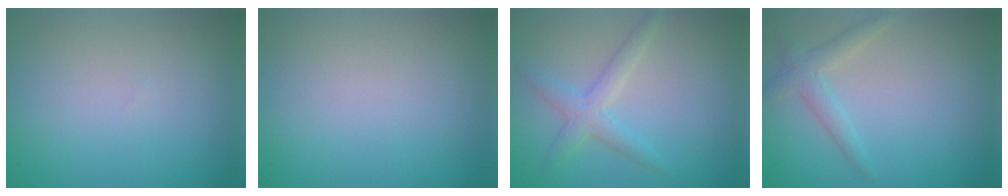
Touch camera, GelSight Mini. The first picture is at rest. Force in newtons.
{"total": 0.0}
{"total": 2.5, "press": 2.5, "slide": 0.2}
{"total": 1.9, "press": 1.9, "slide": 0.0}